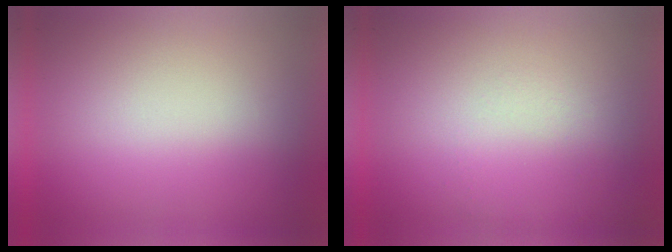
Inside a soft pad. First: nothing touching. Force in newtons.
{"total": 1.1}